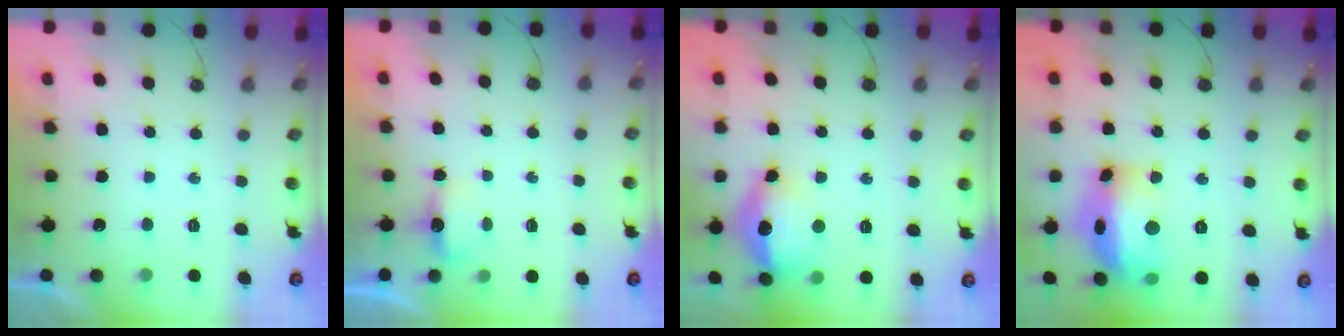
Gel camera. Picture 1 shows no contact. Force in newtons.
{"total": 3.4, "press": 3.3, "slide": 0.6}
{"total": 15.9, "press": 15.7, "slide": 1.9}
{"total": 18.9, "press": 18.8, "slide": 1.6}